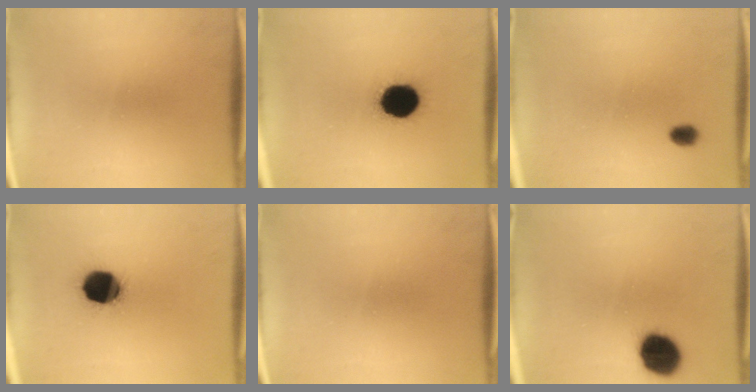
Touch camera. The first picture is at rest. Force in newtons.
{"total": 15.4}
{"total": 2.7}
{"total": 13.7}
{"total": 0.0}
{"total": 12.2}